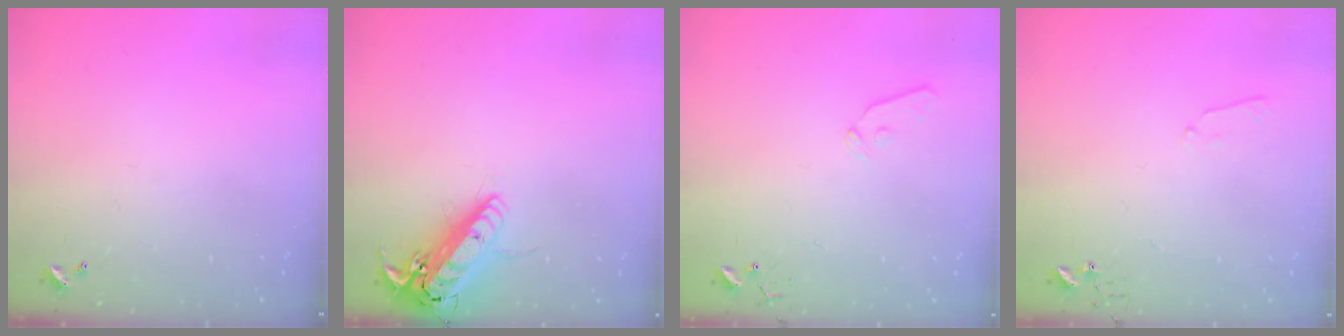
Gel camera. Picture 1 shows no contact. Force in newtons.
{"total": 16.5, "press": 16.3, "slide": 3.0}
{"total": 7.5, "press": 7.4, "slide": 0.9}
{"total": 5.0, "press": 5.0, "slide": 0.7}